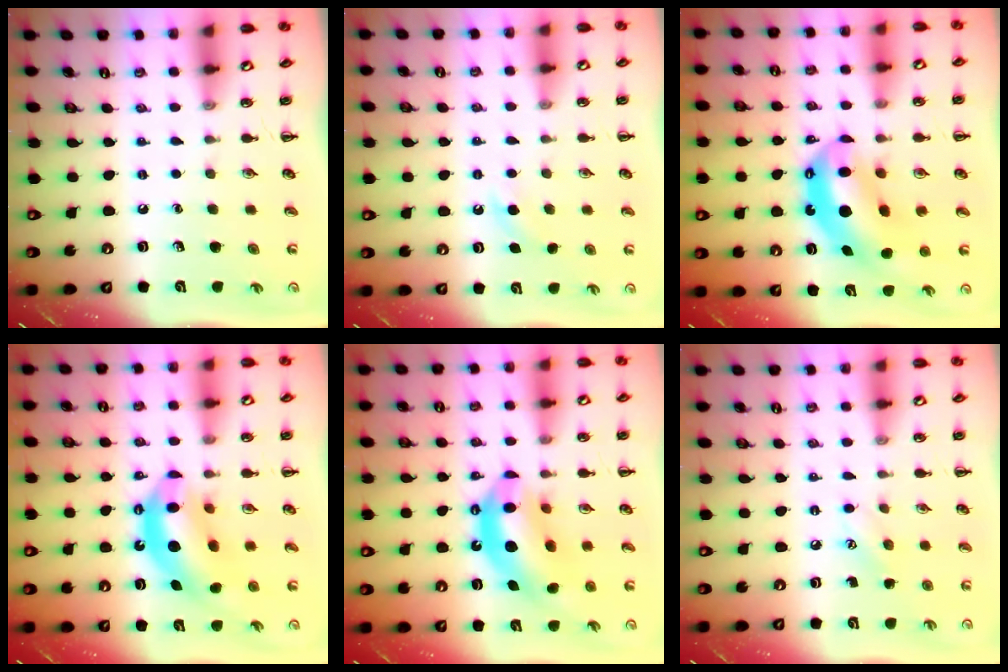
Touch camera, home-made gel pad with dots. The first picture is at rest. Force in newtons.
{"total": 3.5, "press": 3.4, "slide": 0.9}
{"total": 12.5, "press": 12.0, "slide": 3.2}
{"total": 13.2, "press": 12.8, "slide": 3.5}
{"total": 14.9, "press": 14.2, "slide": 4.2}
{"total": 6.8, "press": 6.5, "slide": 1.7}